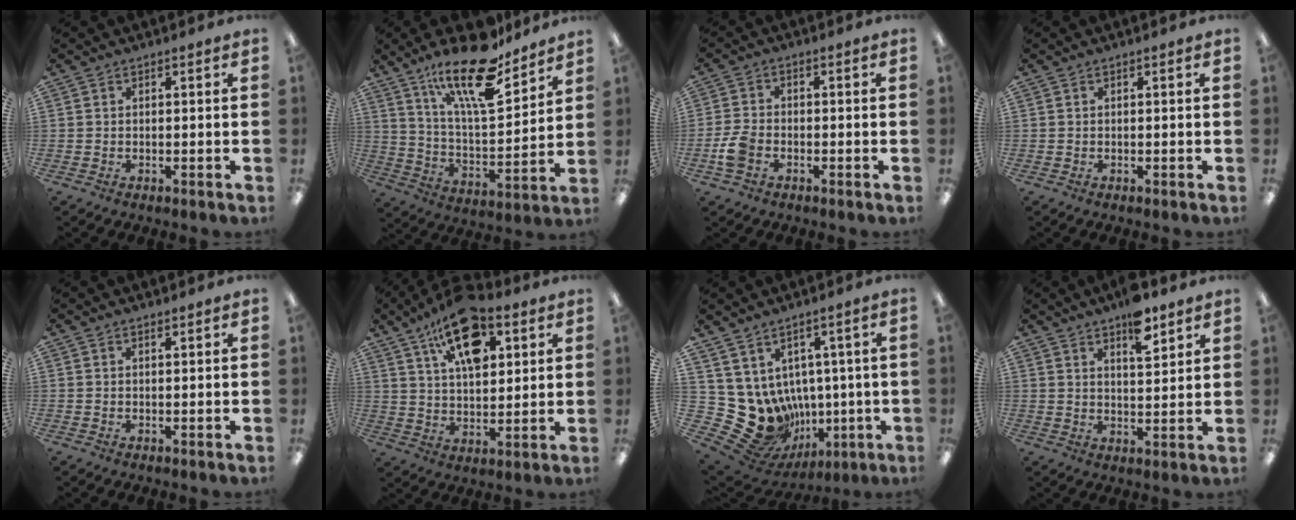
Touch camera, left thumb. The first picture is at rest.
{"total": 21.2, "force": [15.3, 6.6, 13.1], "torque": [-0.229, -0.090, 0.257]}
{"total": 5.3, "force": [-2.1, 3.4, 3.4], "torque": [-0.072, 0.007, -0.040]}
{"total": 0.0}
{"total": 0.5, "force": [0.5, 0.1, 0.2], "torque": [-0.005, 0.001, 0.009]}
{"total": 16.8, "force": [9.7, 8.3, 10.9], "torque": [-0.171, -0.035, 0.165]}
{"total": 13.9, "force": [-1.6, 12.2, 6.4], "torque": [-0.146, -0.028, 0.004]}
{"total": 8.6, "force": [6.0, 3.2, 5.2], "torque": [-0.068, -0.034, 0.099]}